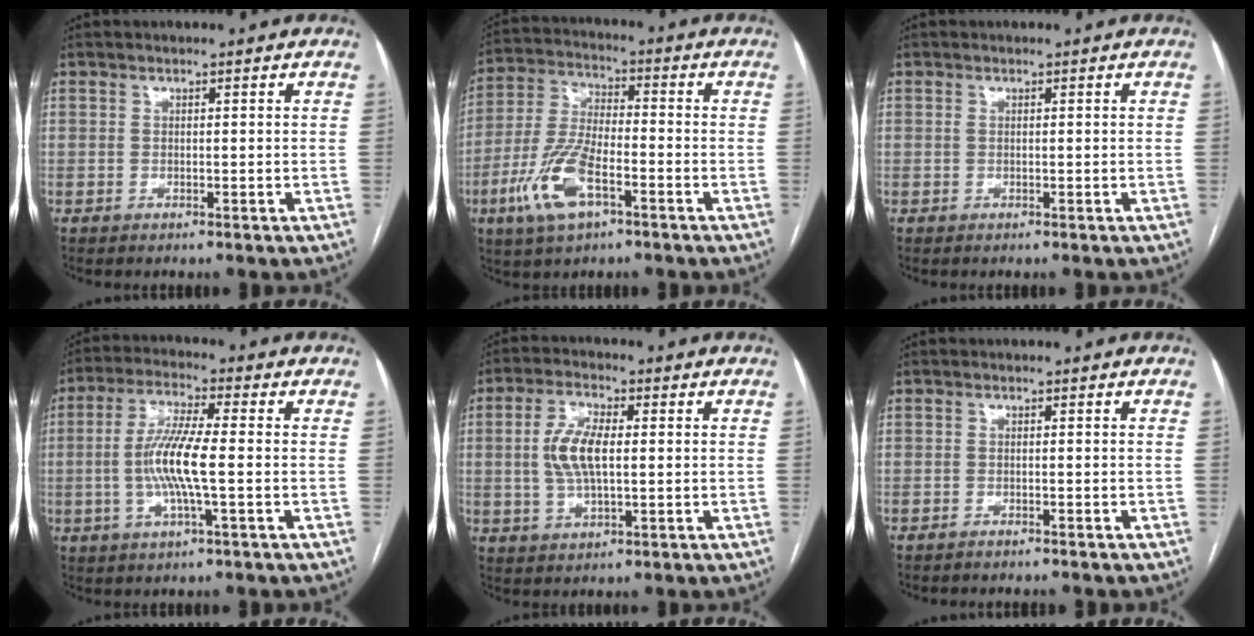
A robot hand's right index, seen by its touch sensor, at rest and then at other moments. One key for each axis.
{"total": 11.5, "fx": -5.1, "fy": 4.1, "fz": 9.5, "tx": -0.216, "ty": -0.003, "tz": -0.096}
{"total": 0.0}
{"total": 9.2, "fx": -1.1, "fy": 0.7, "fz": 9.1, "tx": -0.184, "ty": 0.000, "tz": -0.029}
{"total": 7.4, "fx": 0.5, "fy": 2.7, "fz": 6.9, "tx": -0.149, "ty": 0.007, "tz": 0.010}
{"total": 2.6, "fx": -2.5, "fy": 0.2, "fz": 0.7, "tx": -0.011, "ty": -0.002, "tz": -0.032}